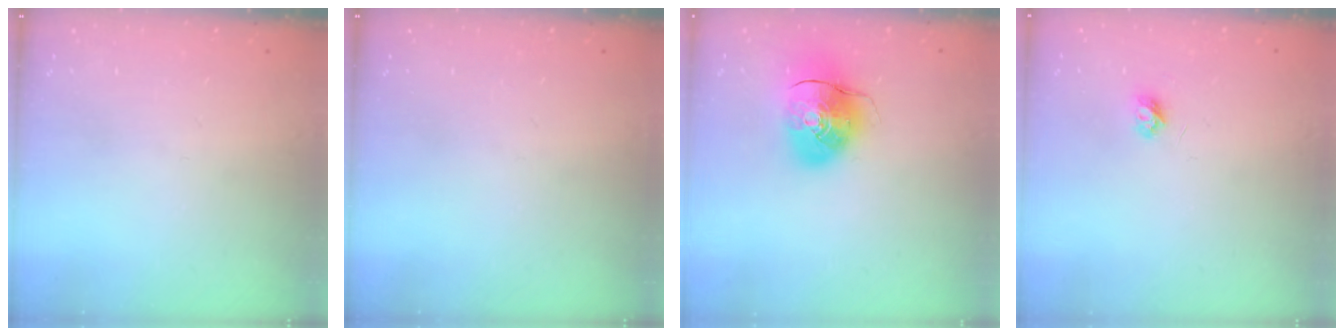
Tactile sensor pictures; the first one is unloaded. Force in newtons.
{"total": 0.0}
{"total": 10.6, "press": 10.5, "slide": 1.8}
{"total": 3.9, "press": 3.8, "slide": 0.5}